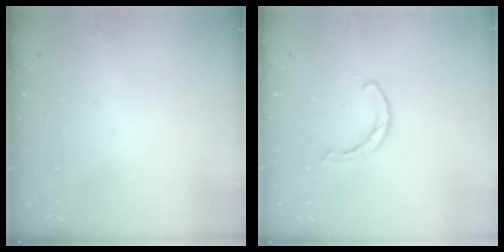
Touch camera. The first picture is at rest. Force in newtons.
{"total": 1.5, "press": 1.5, "slide": 0.3}